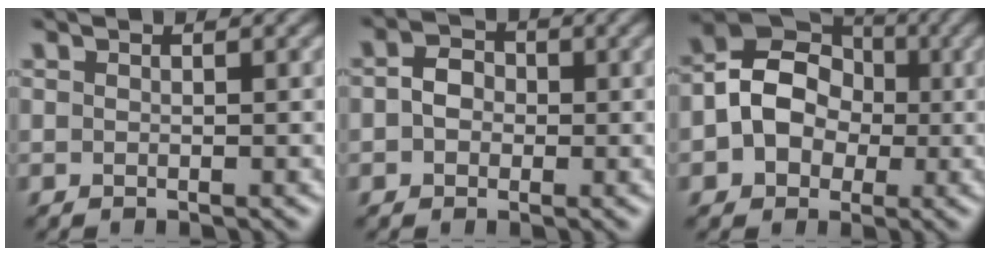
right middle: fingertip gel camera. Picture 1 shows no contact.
{"total": 2.7, "force": [-0.1, 2.3, 1.4], "torque": [-0.022, 0.004, -0.012]}
{"total": 7.9, "force": [-0.2, 6.6, 4.3], "torque": [-0.066, 0.024, -0.023]}